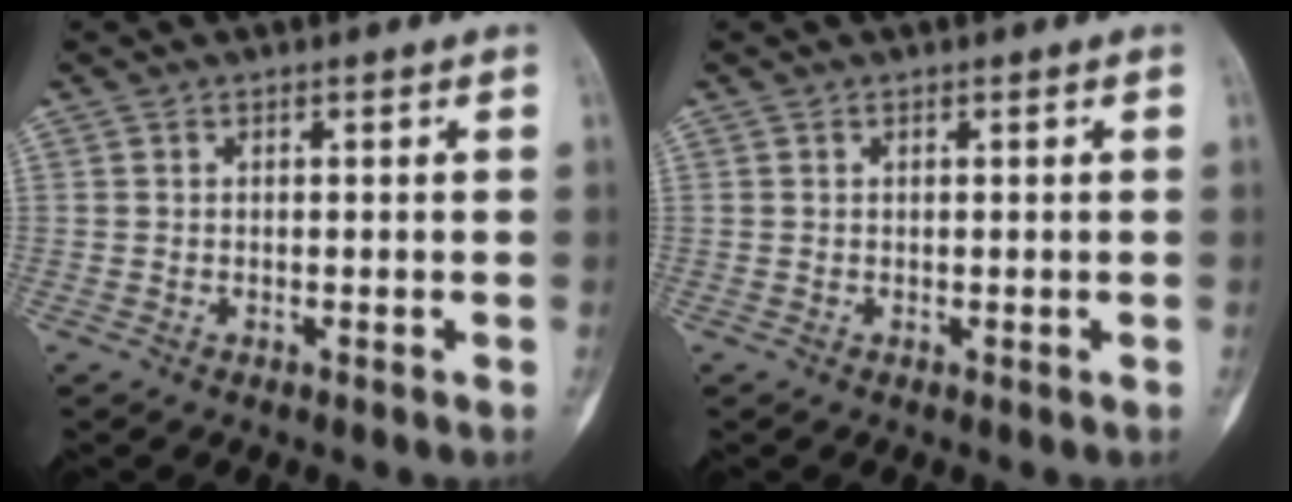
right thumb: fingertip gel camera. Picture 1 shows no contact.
{"total": 0.0}